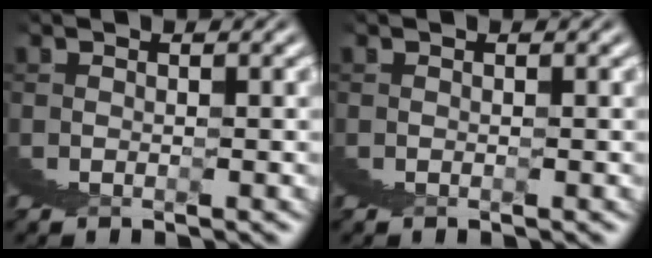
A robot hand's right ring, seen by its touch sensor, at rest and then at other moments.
{"total": 0.0}